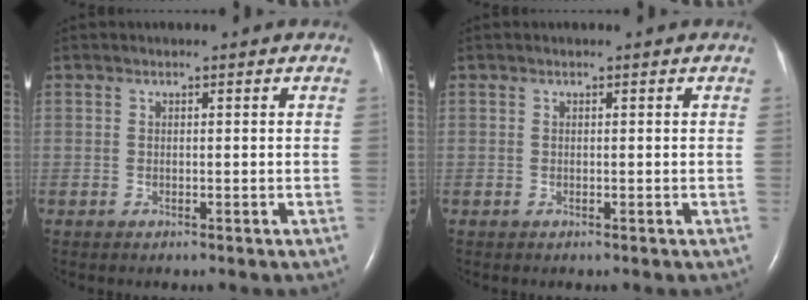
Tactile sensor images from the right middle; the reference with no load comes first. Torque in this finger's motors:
{"motor_torque": [0.00, 0.00, 0.00, -0.09]}